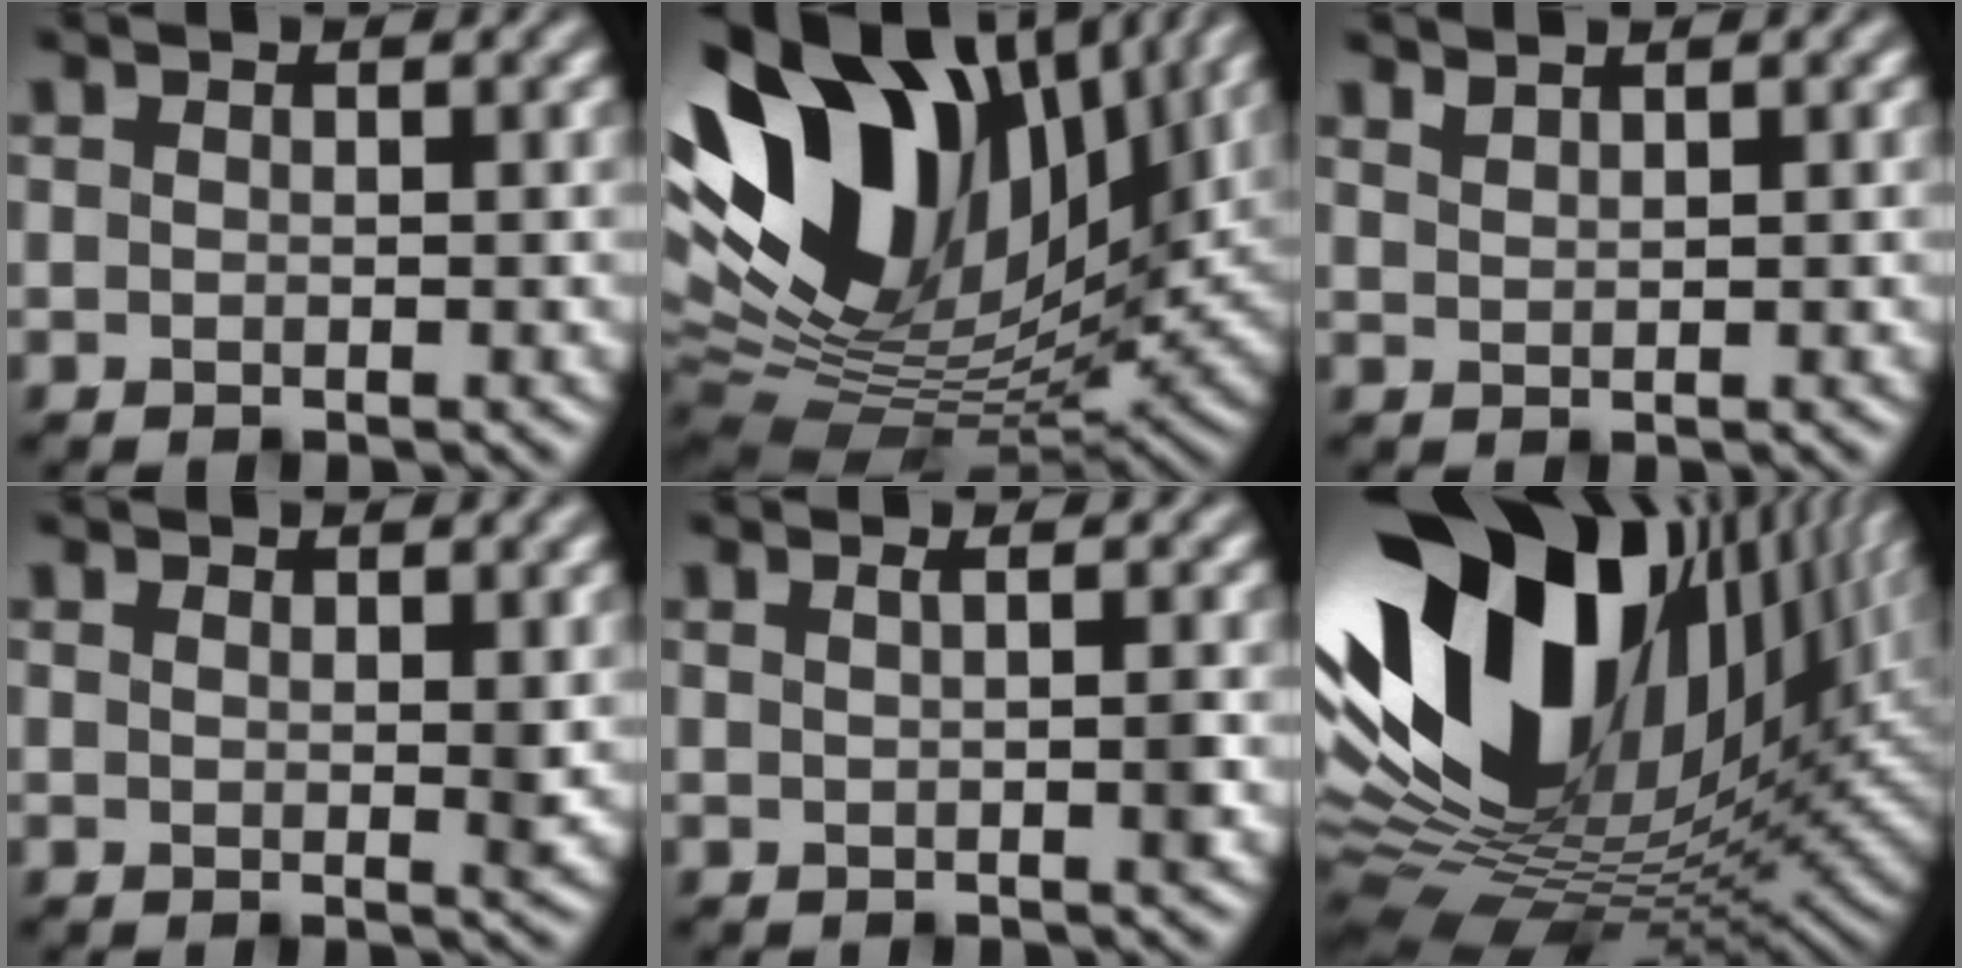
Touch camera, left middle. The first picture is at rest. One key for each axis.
{"total": 17.6, "fx": 4.6, "fy": 11.2, "fz": 12.7, "tx": -0.239, "ty": 0.019, "tz": 0.073}
{"total": 1.2, "fx": 1.2, "fy": 0.1, "fz": 0.3, "tx": -0.002, "ty": 0.002, "tz": 0.025}
{"total": 1.6, "fx": 1.2, "fy": 0.2, "fz": 1.0, "tx": -0.012, "ty": -0.003, "tz": 0.021}
{"total": 2.2, "fx": 1.0, "fy": 0.9, "fz": 1.7, "tx": -0.008, "ty": 0.004, "tz": -0.008}
{"total": 18.5, "fx": 5.7, "fy": 10.2, "fz": 14.4, "tx": -0.256, "ty": 0.030, "tz": 0.084}